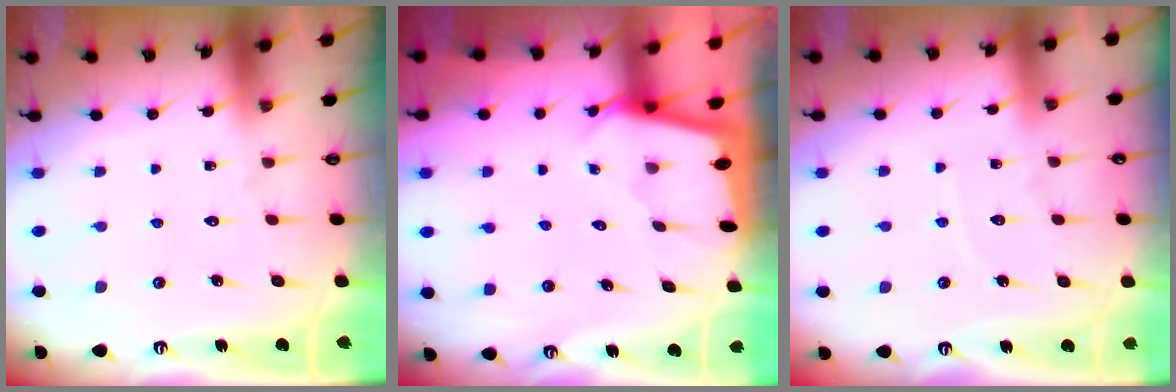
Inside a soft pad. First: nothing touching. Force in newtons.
{"total": 1.6, "press": 1.6, "slide": 0.2}
{"total": 3.9, "press": 3.8, "slide": 0.3}